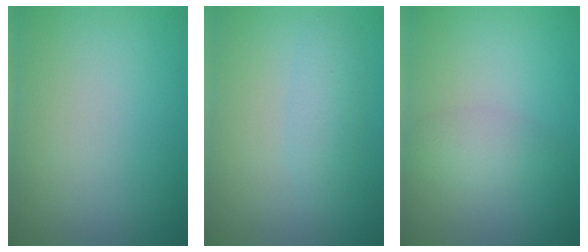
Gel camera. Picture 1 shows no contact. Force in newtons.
{"total": 2.1, "press": 2.0, "slide": 0.2}
{"total": 1.7, "press": 1.7, "slide": 0.1}